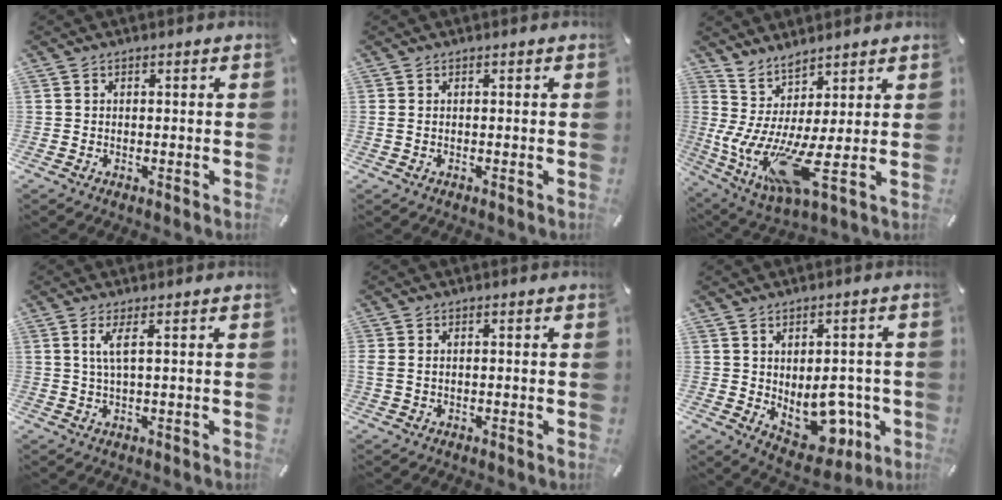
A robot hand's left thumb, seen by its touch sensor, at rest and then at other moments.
{"total": 0.8, "force": [0.0, 0.3, 0.7], "torque": [-0.015, 0.000, -0.001]}
{"total": 10.3, "force": [0.1, 1.0, 10.3], "torque": [-0.217, -0.052, 0.002]}
{"total": 3.7, "force": [1.0, 0.4, 3.5], "torque": [-0.071, -0.001, 0.016]}
{"total": 1.3, "force": [0.0, 0.6, 1.2], "torque": [-0.024, 0.001, -0.001]}
{"total": 10.5, "force": [-1.4, 7.8, 6.9], "torque": [-0.068, -0.011, -0.012]}